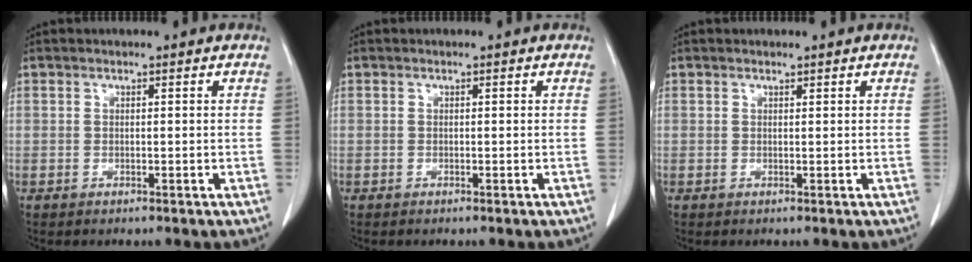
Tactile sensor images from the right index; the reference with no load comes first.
{"total": 0.0}
{"total": 0.0}